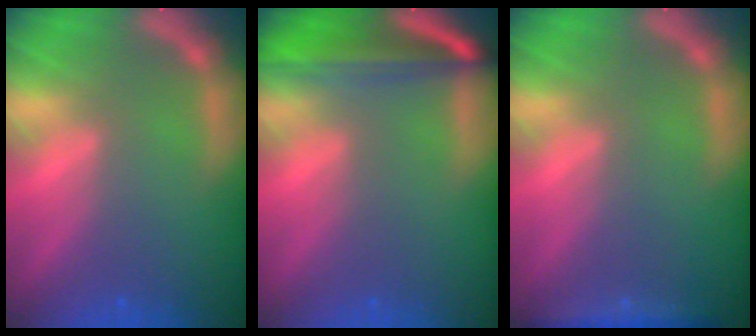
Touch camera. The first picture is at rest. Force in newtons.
{"total": 7.6}
{"total": 2.4}